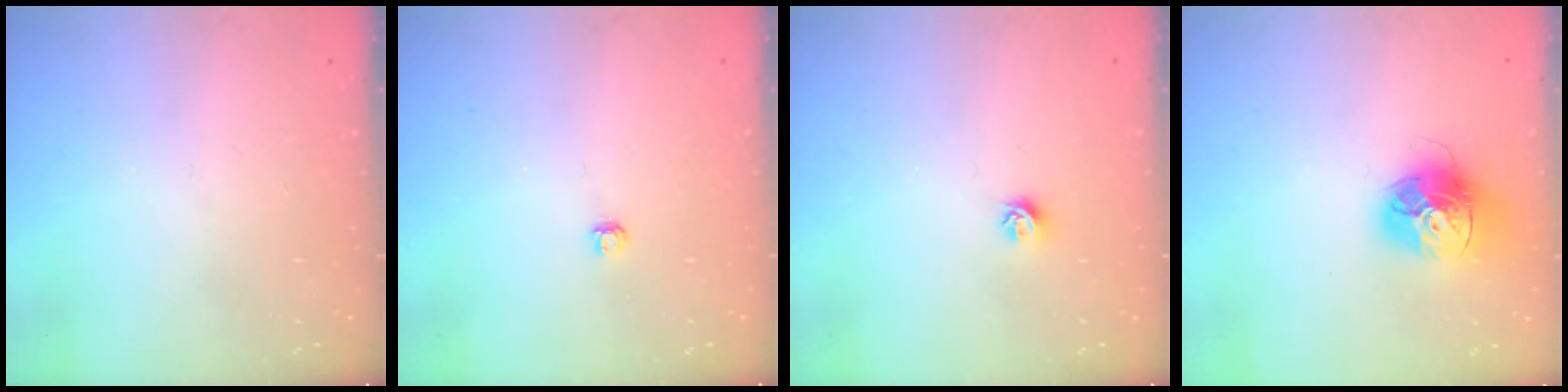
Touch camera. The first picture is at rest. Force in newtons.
{"total": 2.8, "press": 2.8, "slide": 0.3}
{"total": 6.0, "press": 5.9, "slide": 0.7}
{"total": 14.9, "press": 14.9, "slide": 1.6}